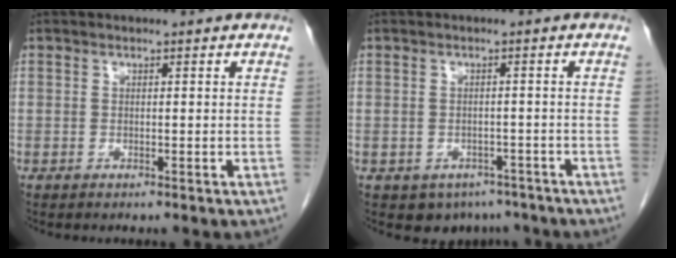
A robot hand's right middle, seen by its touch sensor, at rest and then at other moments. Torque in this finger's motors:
{"motor_torque": [0.04, -0.03, -0.02, 0.01]}